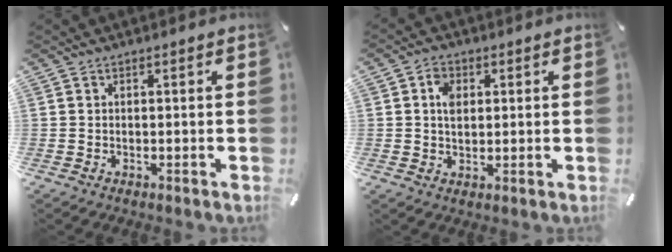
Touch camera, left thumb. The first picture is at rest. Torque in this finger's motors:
{"motor_torque": [0.03, 0.09, 0.22, 0.16, 0.00]}